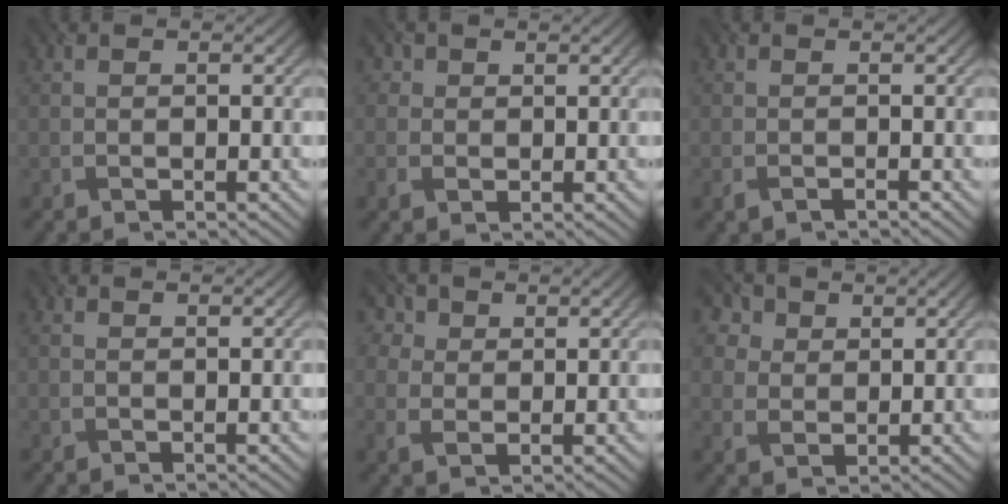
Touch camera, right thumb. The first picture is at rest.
{"total": 2.2, "force": [0.4, 2.0, 0.8], "torque": [-0.020, 0.000, 0.005]}
{"total": 1.2, "force": [-0.8, 0.4, 0.8], "torque": [-0.022, -0.004, -0.015]}
{"total": 0.7, "force": [0.5, 0.2, 0.5], "torque": [-0.014, 0.002, 0.007]}
{"total": 4.2, "force": [1.8, 3.3, 2.0], "torque": [-0.059, 0.004, 0.034]}
{"total": 6.7, "force": [4.0, 4.5, 2.9], "torque": [-0.113, 0.003, 0.081]}